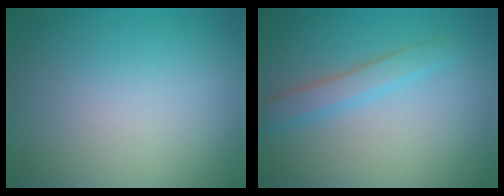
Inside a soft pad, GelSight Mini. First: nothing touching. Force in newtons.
{"total": 1.7, "press": 1.7, "slide": 0.1}